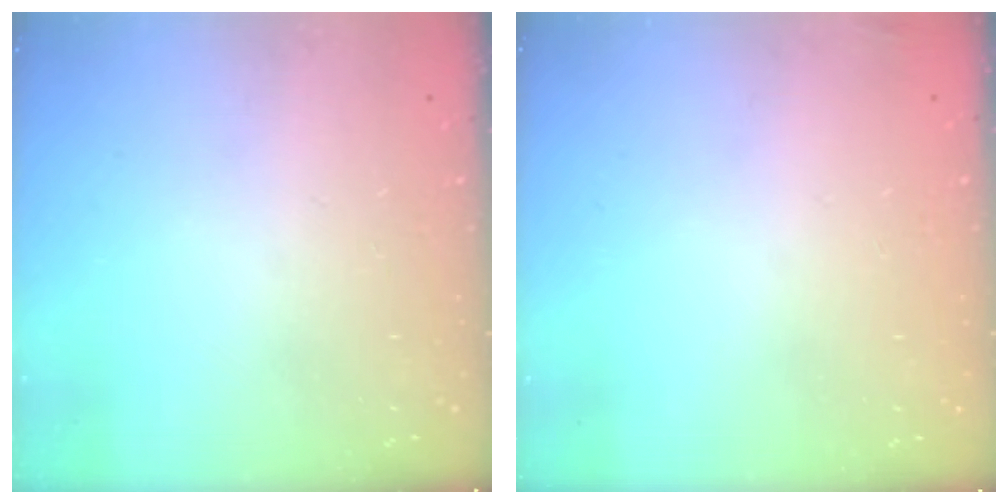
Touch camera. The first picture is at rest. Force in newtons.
{"total": 3.0, "press": 2.9, "slide": 1.0}